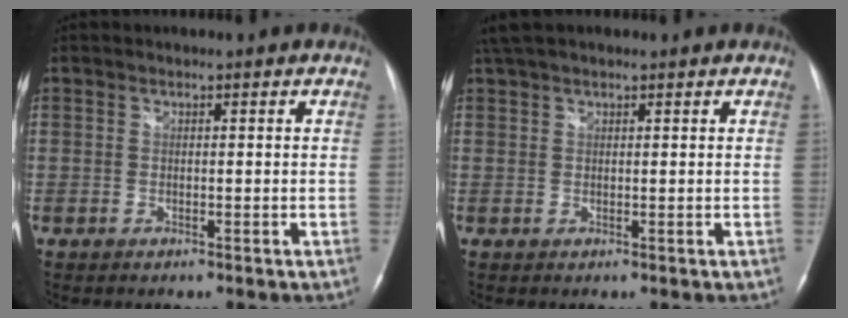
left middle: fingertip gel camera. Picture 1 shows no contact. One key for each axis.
{"total": 4.6, "fx": 3.7, "fy": 1.4, "fz": 2.4, "tx": -0.048, "ty": 0.036, "tz": 0.068}